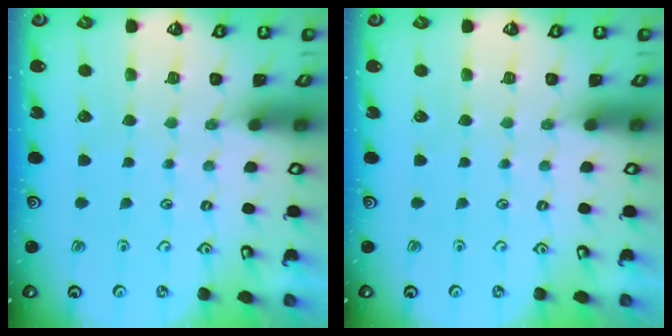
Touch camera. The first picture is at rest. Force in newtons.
{"total": 0.0}